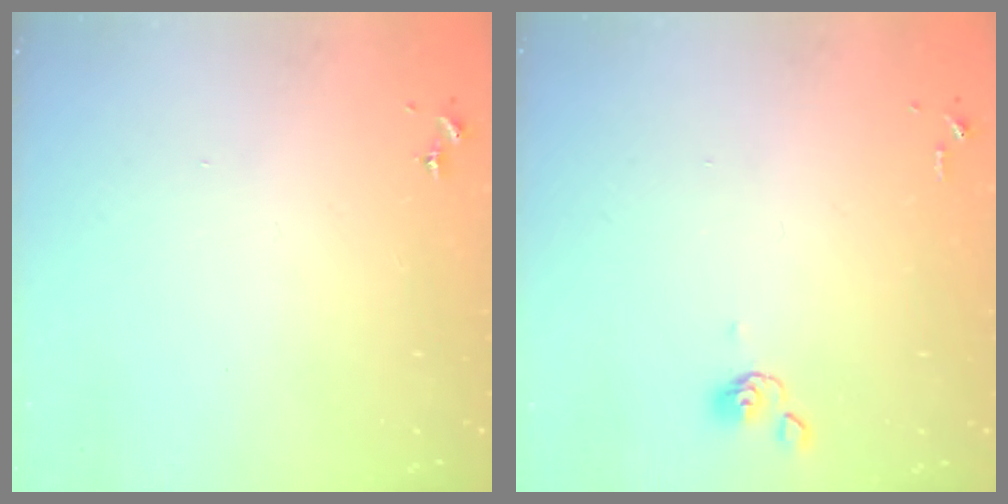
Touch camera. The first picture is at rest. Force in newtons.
{"total": 4.9, "press": 4.8, "slide": 0.9}